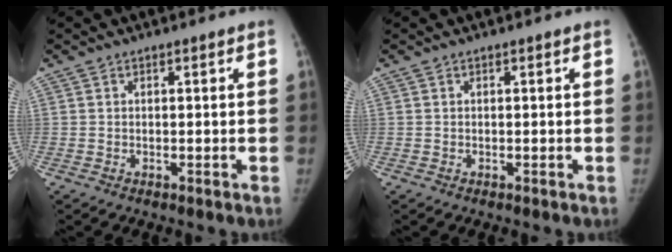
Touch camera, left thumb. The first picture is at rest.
{"total": 0.0}